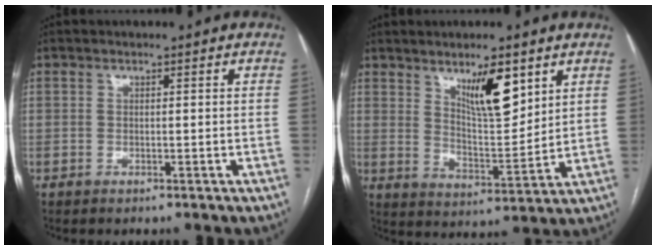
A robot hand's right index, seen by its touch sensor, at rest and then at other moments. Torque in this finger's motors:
{"motor_torque": [0.35, 0.22, 0.60, 0.12]}